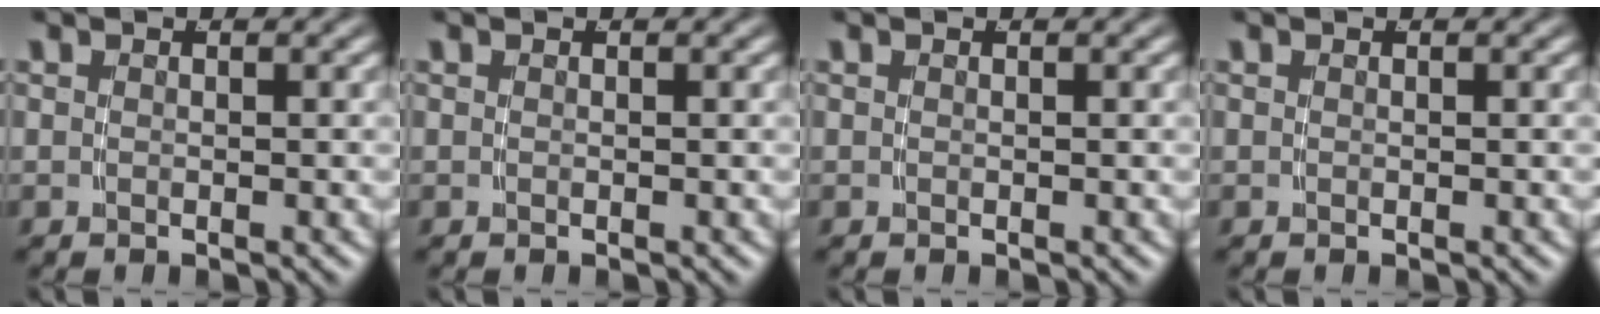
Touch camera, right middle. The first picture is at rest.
{"total": 0.0}
{"total": 0.0}
{"total": 0.0}